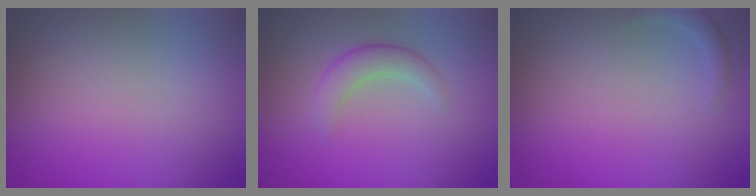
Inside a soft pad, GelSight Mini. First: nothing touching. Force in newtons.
{"total": 2.6, "press": 2.5, "slide": 0.3}
{"total": 1.2, "press": 1.2, "slide": 0.1}